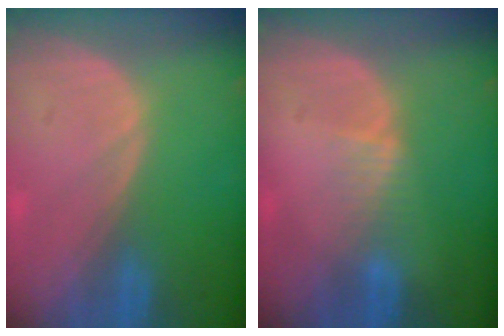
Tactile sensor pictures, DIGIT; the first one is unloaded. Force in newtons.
{"total": 1.9, "press": 1.9, "slide": 0.2}